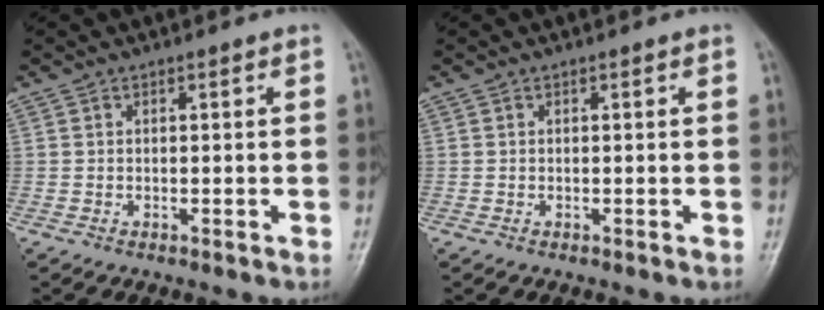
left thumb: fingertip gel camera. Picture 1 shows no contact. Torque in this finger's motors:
{"motor_torque": [-0.25, 0.12, -0.13, -0.01, 0.00]}